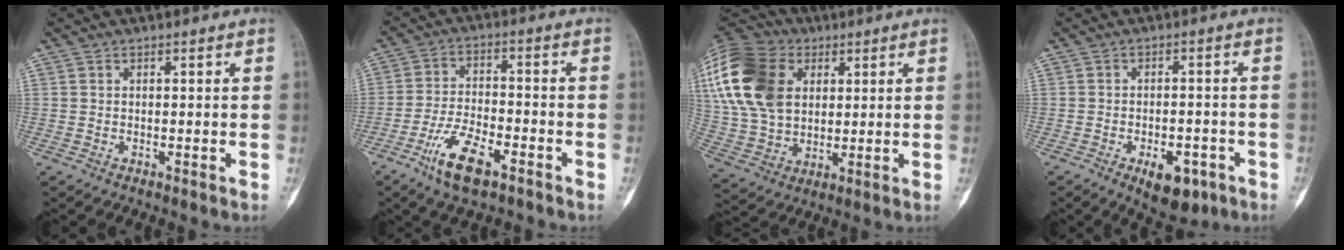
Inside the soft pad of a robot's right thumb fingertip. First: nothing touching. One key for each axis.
{"total": 10.2, "fx": -6.0, "fy": 4.2, "fz": 7.1, "tx": -0.132, "ty": 0.025, "tz": -0.111}
{"total": 23.9, "fx": 6.2, "fy": 17.2, "fz": 15.4, "tx": -0.322, "ty": 0.018, "tz": 0.117}
{"total": 8.4, "fx": -4.1, "fy": 4.5, "fz": 5.7, "tx": -0.056, "ty": 0.019, "tz": -0.050}